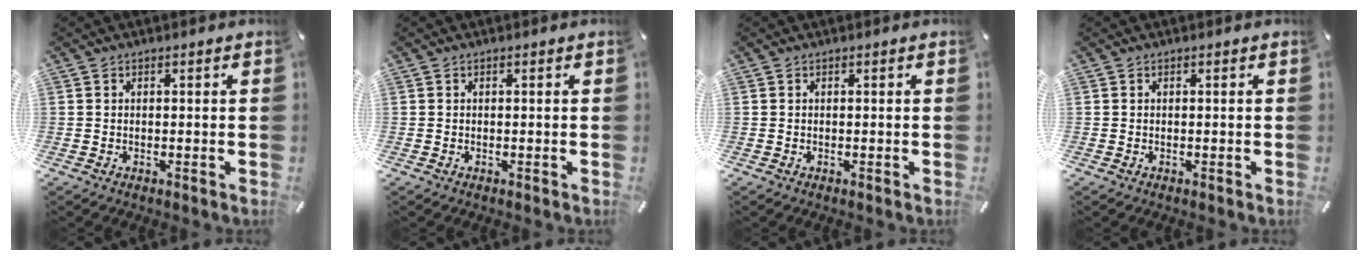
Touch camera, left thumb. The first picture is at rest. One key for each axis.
{"total": 0.0}
{"total": 0.0}
{"total": 0.0}